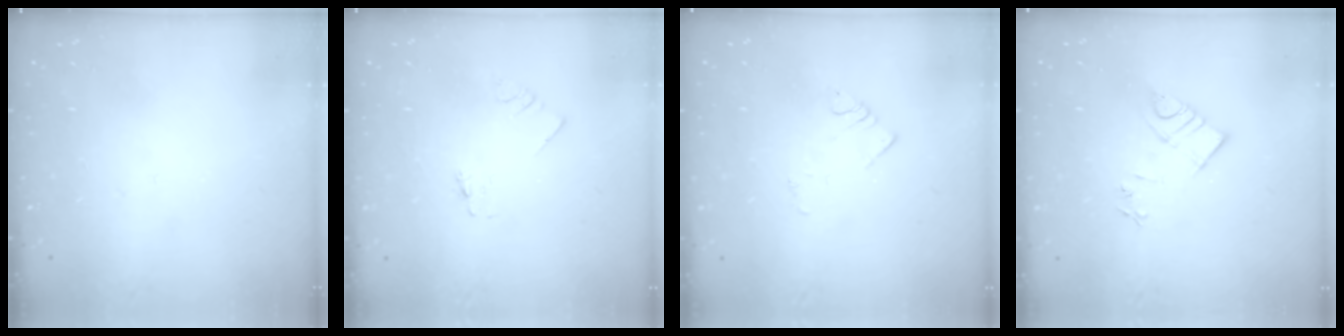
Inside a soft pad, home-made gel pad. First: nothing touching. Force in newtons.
{"total": 0.0}
{"total": 3.5, "press": 3.5, "slide": 0.4}
{"total": 7.5, "press": 7.5, "slide": 0.5}